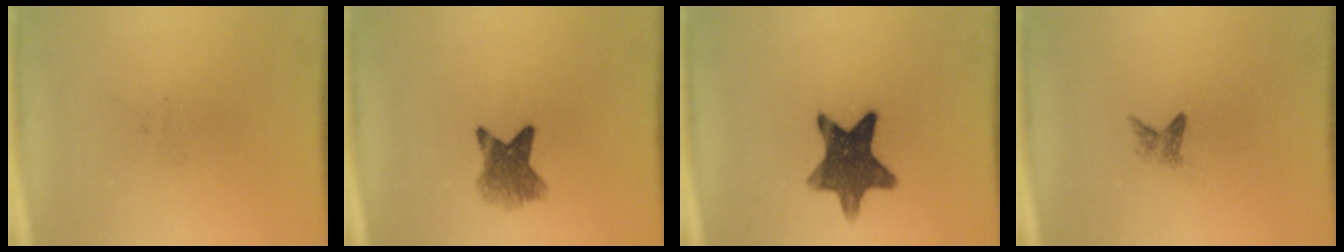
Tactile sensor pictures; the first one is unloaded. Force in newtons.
{"total": 5.5}
{"total": 12.2}
{"total": 1.4}